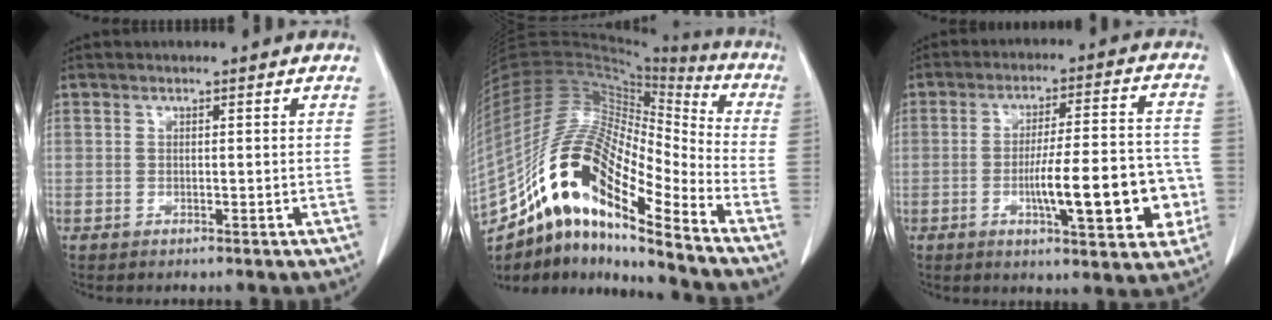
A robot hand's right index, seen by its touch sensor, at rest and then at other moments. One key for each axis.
{"total": 21.5, "fx": -13.6, "fy": 4.8, "fz": 15.9, "tx": -0.333, "ty": 0.019, "tz": -0.247}
{"total": 14.2, "fx": -3.6, "fy": 3.0, "fz": 13.4, "tx": -0.193, "ty": 0.015, "tz": -0.049}